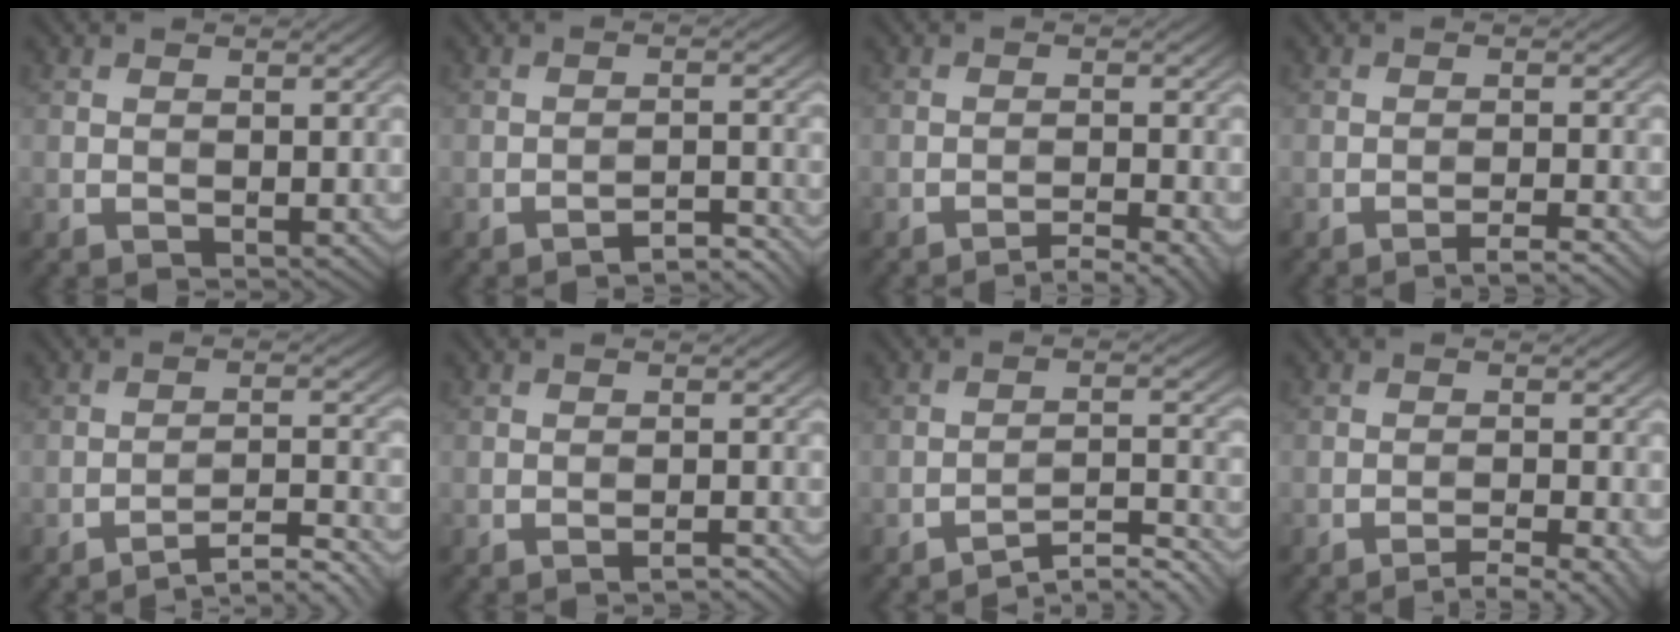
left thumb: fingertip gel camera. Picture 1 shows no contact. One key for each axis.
{"total": 3.5, "fx": -3.2, "fy": 0.3, "fz": 1.4, "tx": -0.016, "ty": 0.017, "tz": -0.049}
{"total": 3.3, "fx": -2.6, "fy": 0.4, "fz": 2.1, "tx": -0.030, "ty": 0.012, "tz": -0.045}
{"total": 2.6, "fx": -2.1, "fy": 0.1, "fz": 1.5, "tx": -0.018, "ty": 0.011, "tz": -0.040}
{"total": 5.6, "fx": -4.7, "fy": 0.8, "fz": 3.0, "tx": -0.049, "ty": 0.016, "tz": -0.071}
{"total": 1.5, "fx": -1.4, "fy": 0.0, "fz": 0.6, "tx": -0.002, "ty": 0.008, "tz": -0.024}
{"total": 5.5, "fx": -4.5, "fy": 1.1, "fz": 3.0, "tx": -0.045, "ty": 0.008, "tz": -0.070}
{"total": 3.7, "fx": -2.7, "fy": 0.5, "fz": 2.4, "tx": -0.037, "ty": 0.011, "tz": -0.047}